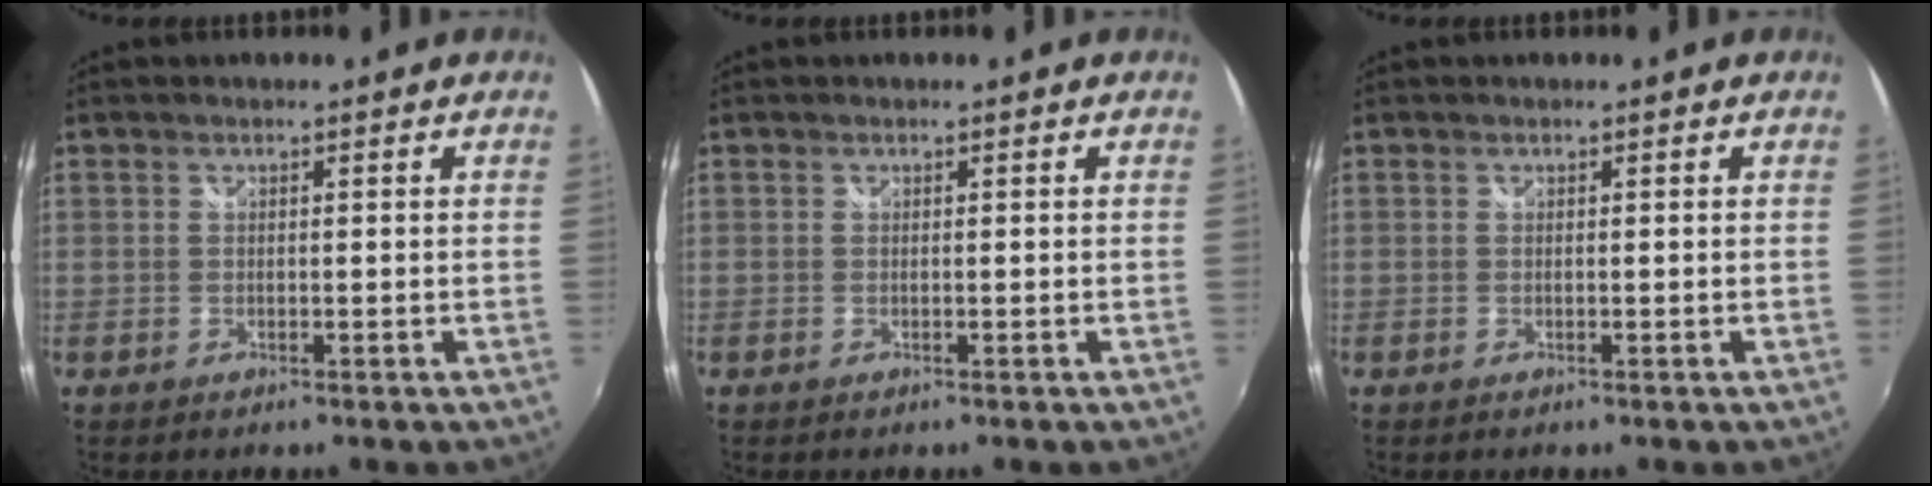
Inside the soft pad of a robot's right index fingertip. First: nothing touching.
{"total": 0.0}
{"total": 0.0}